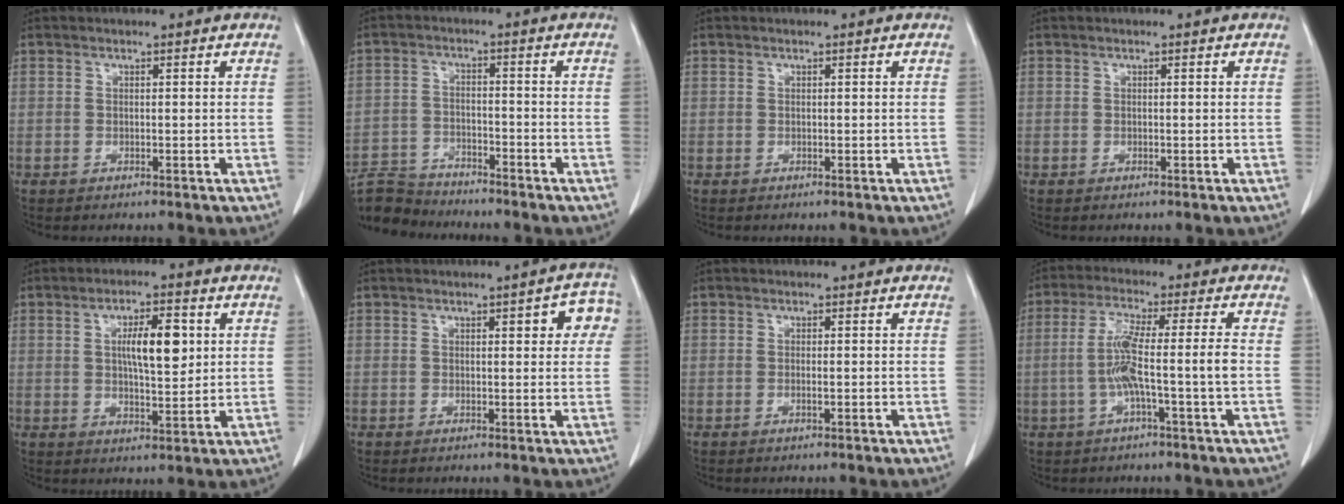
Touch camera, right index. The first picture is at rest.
{"total": 7.4, "force": [-7.2, 1.5, -0.2], "torque": [0.001, -0.002, -0.135]}
{"total": 0.0}
{"total": 0.0}
{"total": 7.7, "force": [1.7, 2.2, 7.2], "torque": [-0.120, 0.005, 0.031]}
{"total": 5.0, "force": [1.6, 1.7, 4.4], "torque": [-0.039, 0.015, 0.012]}
{"total": 0.7, "force": [-0.2, 0.0, 0.6], "torque": [-0.012, 0.000, -0.004]}
{"total": 7.5, "force": [-1.4, -0.8, 7.4], "torque": [-0.147, 0.011, -0.025]}